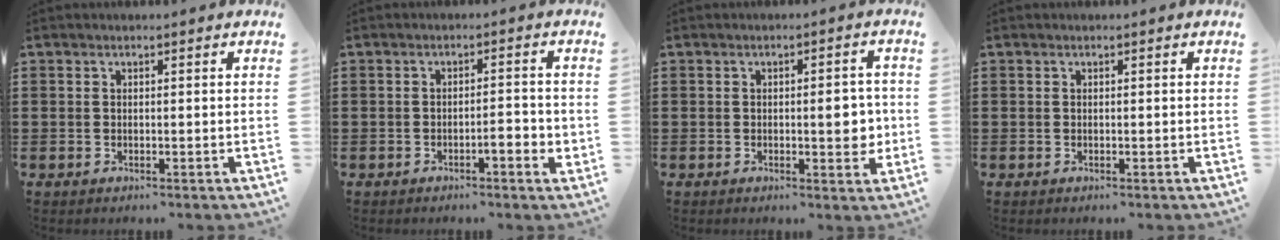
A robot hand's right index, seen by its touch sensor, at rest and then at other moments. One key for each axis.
{"total": 3.2, "fx": -1.3, "fy": 0.5, "fz": 2.9, "tx": -0.048, "ty": 0.002, "tz": -0.024}
{"total": 4.8, "fx": -0.1, "fy": 1.4, "fz": 4.6, "tx": -0.049, "ty": -0.014, "tz": -0.007}
{"total": 0.0}